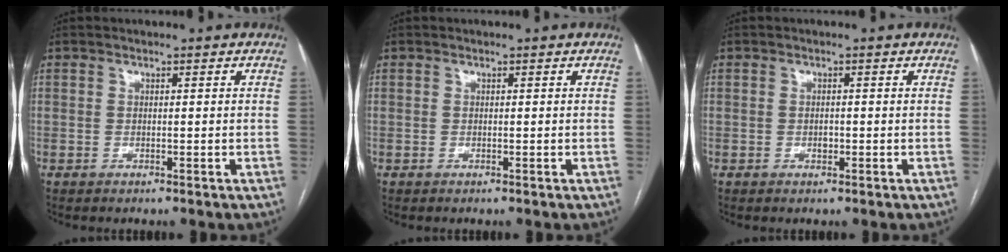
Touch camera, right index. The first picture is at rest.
{"total": 0.0}
{"total": 0.9, "force": [-0.1, 0.6, 0.7], "torque": [-0.013, 0.000, 0.000]}